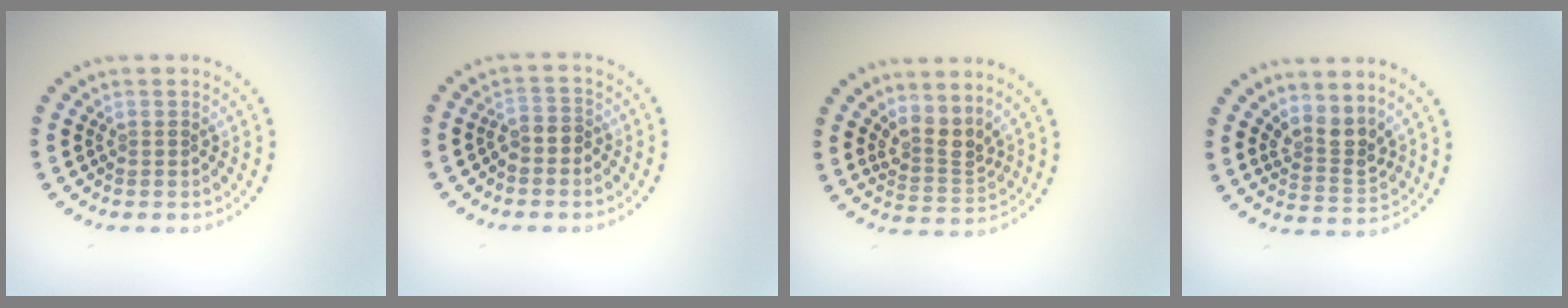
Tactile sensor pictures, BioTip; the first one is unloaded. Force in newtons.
{"total": 1.8, "press": 1.6, "slide": 0.9}
{"total": 2.8, "press": 2.0, "slide": 1.9}
{"total": 2.8, "press": 2.0, "slide": 1.9}